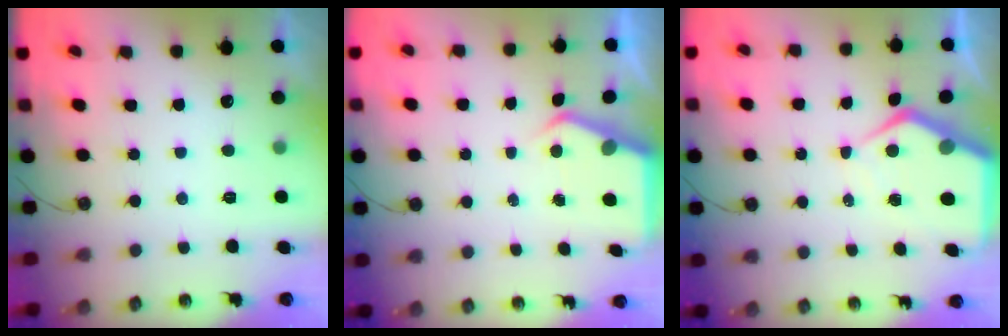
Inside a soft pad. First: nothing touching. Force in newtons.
{"total": 4.2, "press": 4.1, "slide": 0.6}
{"total": 9.3, "press": 9.2, "slide": 0.9}